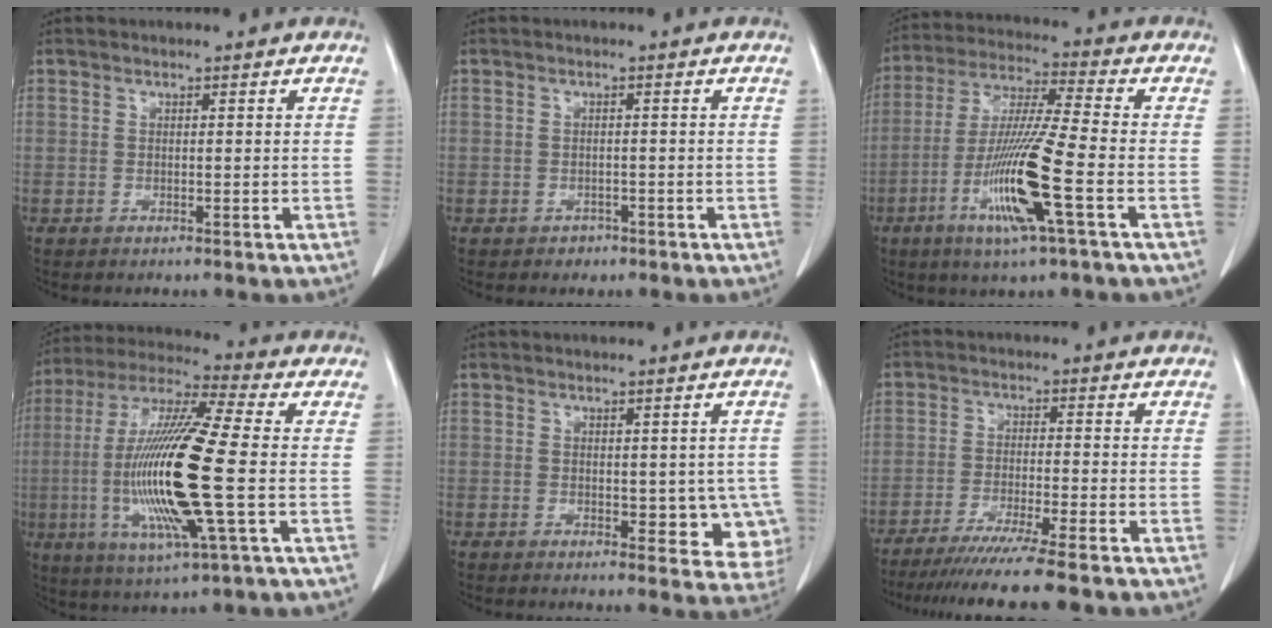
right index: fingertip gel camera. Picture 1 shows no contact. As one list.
[{"total": 1.4, "force": [-0.8, 1.1, 0.1], "torque": [-0.001, 0.004, -0.013]}, {"total": 14.3, "force": [-5.0, -0.3, 13.4], "torque": [-0.273, -0.020, -0.099]}, {"total": 20.1, "force": [-2.9, 1.4, 19.9], "torque": [-0.416, -0.015, -0.057]}, {"total": 6.6, "force": [-0.6, 3.9, 5.3], "torque": [-0.031, 0.000, -0.003]}, {"total": 12.2, "force": [-10.0, -0.9, 6.9], "torque": [-0.085, -0.035, -0.155]}]